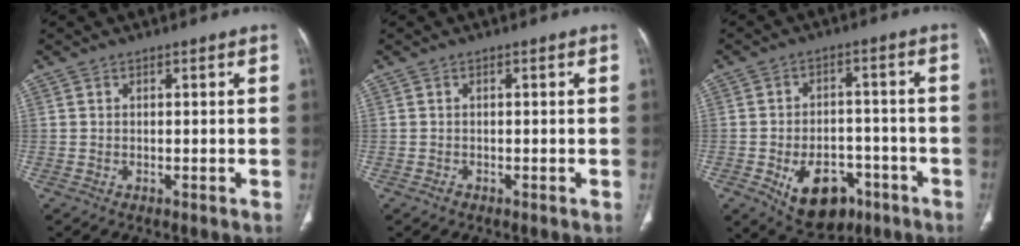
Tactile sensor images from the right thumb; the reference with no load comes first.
{"total": 0.6, "force": [-0.4, 0.4, 0.2], "torque": [-0.003, 0.000, -0.009]}
{"total": 12.1, "force": [-5.6, 7.8, 7.4], "torque": [-0.085, 0.029, -0.072]}